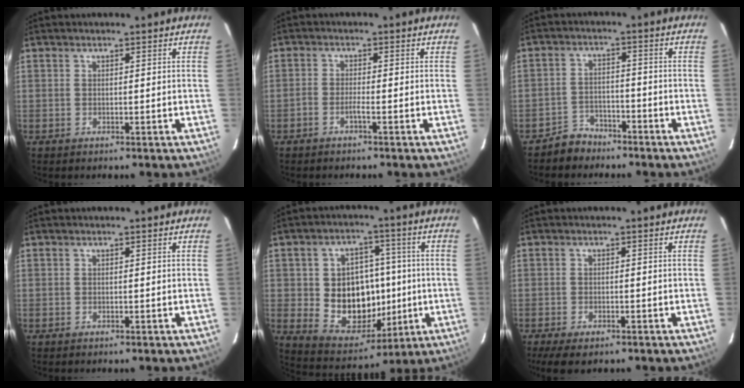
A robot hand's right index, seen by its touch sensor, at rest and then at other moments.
{"total": 1.5, "force": [-1.1, 0.0, 1.0], "torque": [-0.031, 0.004, -0.027]}
{"total": 4.8, "force": [-3.9, 2.8, 0.1], "torque": [-0.017, 0.018, -0.068]}
{"total": 0.0}
{"total": 14.8, "force": [-1.0, 11.9, 8.7], "torque": [-0.177, 0.009, 0.011]}
{"total": 5.6, "force": [-4.0, 1.9, 3.4], "torque": [-0.082, -0.024, -0.068]}